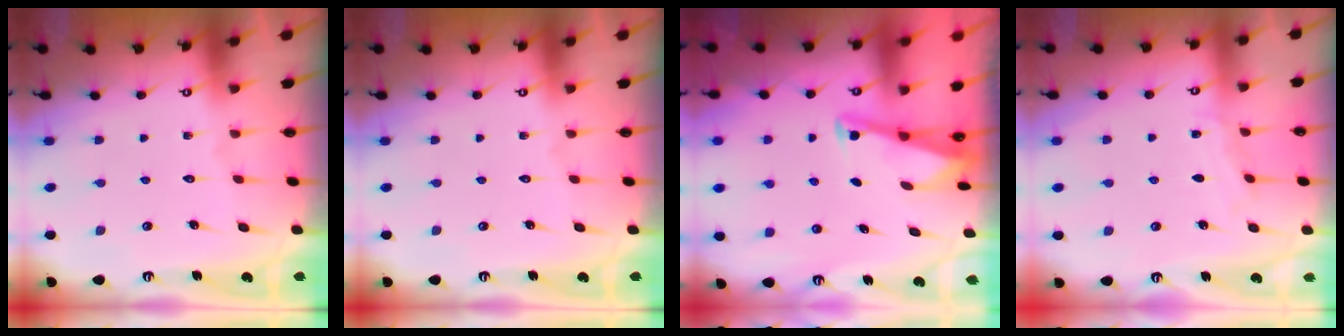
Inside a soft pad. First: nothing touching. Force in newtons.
{"total": 0.0}
{"total": 3.0, "press": 2.9, "slide": 0.3}
{"total": 4.4, "press": 4.4, "slide": 0.5}